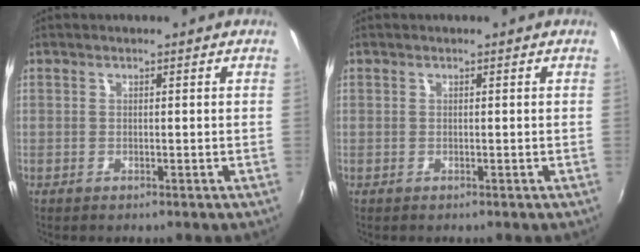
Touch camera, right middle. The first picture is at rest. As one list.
[{"total": 0.0}]